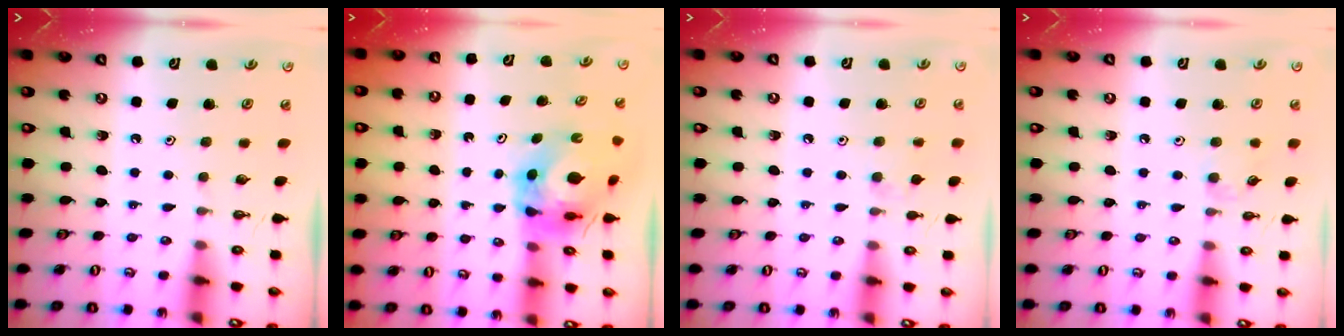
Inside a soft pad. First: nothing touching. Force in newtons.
{"total": 7.1, "press": 7.0, "slide": 0.8}
{"total": 4.1, "press": 4.0, "slide": 0.7}
{"total": 5.0, "press": 4.9, "slide": 0.9}